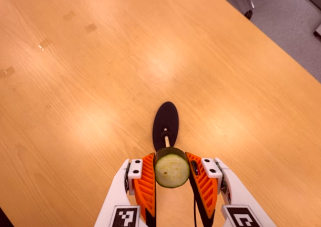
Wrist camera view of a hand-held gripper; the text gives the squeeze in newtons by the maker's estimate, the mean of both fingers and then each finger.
{"total": 10.9, "left": 10.4, "right": 11.5}